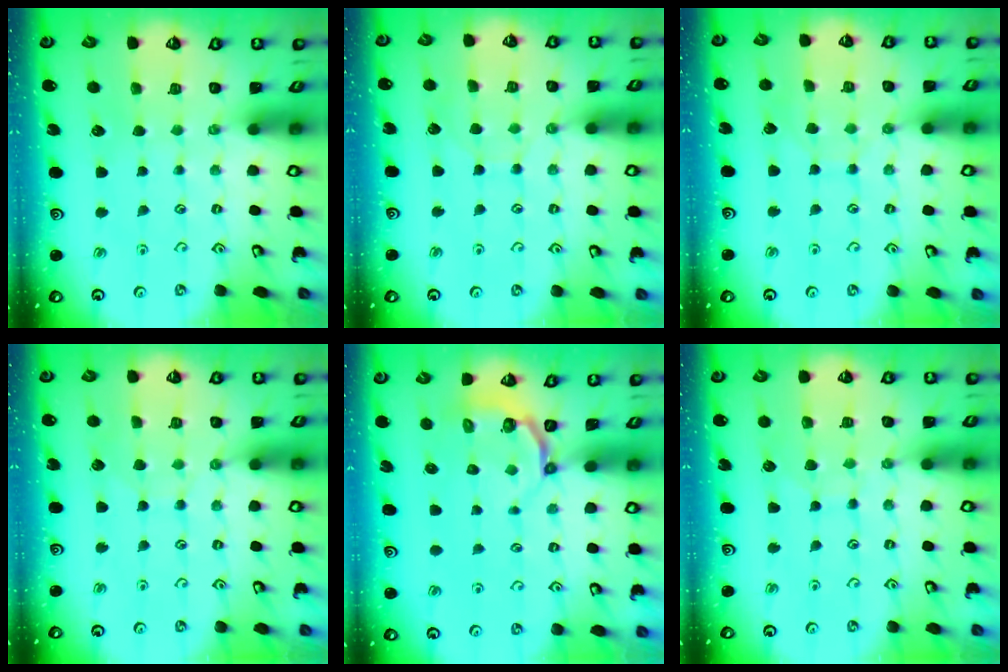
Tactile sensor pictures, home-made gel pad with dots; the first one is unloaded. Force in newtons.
{"total": 2.8, "press": 2.8, "slide": 0.3}
{"total": 3.5, "press": 3.5, "slide": 0.2}
{"total": 3.3, "press": 3.2, "slide": 0.4}
{"total": 3.8, "press": 2.9, "slide": 2.4}
{"total": 6.7, "press": 6.7, "slide": 0.4}